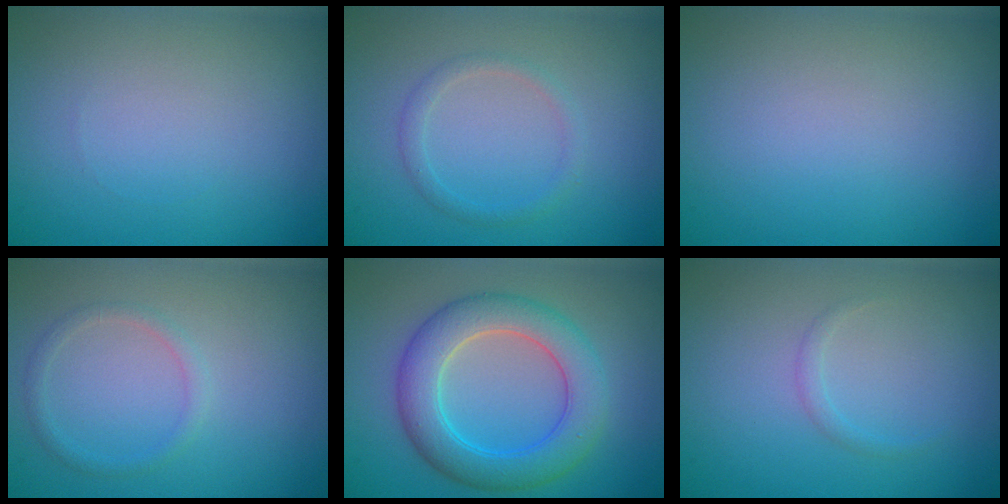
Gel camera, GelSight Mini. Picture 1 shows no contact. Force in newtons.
{"total": 1.3, "press": 1.3, "slide": 0.1}
{"total": 0.0}
{"total": 1.2, "press": 1.2, "slide": 0.0}
{"total": 6.1, "press": 6.1, "slide": 0.2}
{"total": 0.8, "press": 0.7, "slide": 0.1}